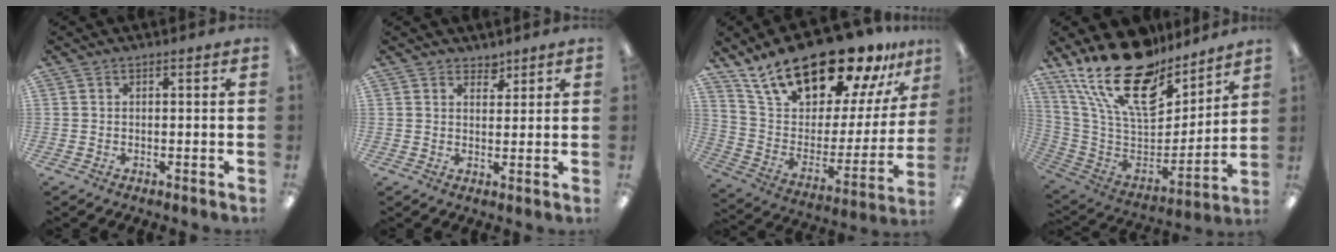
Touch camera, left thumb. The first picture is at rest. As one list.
[{"total": 2.8, "force": [2.3, 1.4, 0.4], "torque": [0.004, -0.016, 0.041]}, {"total": 25.4, "force": [19.5, 9.9, 12.8], "torque": [-0.219, -0.127, 0.344]}, {"total": 25.0, "force": [16.8, 12.0, 14.2], "torque": [-0.258, -0.114, 0.299]}]